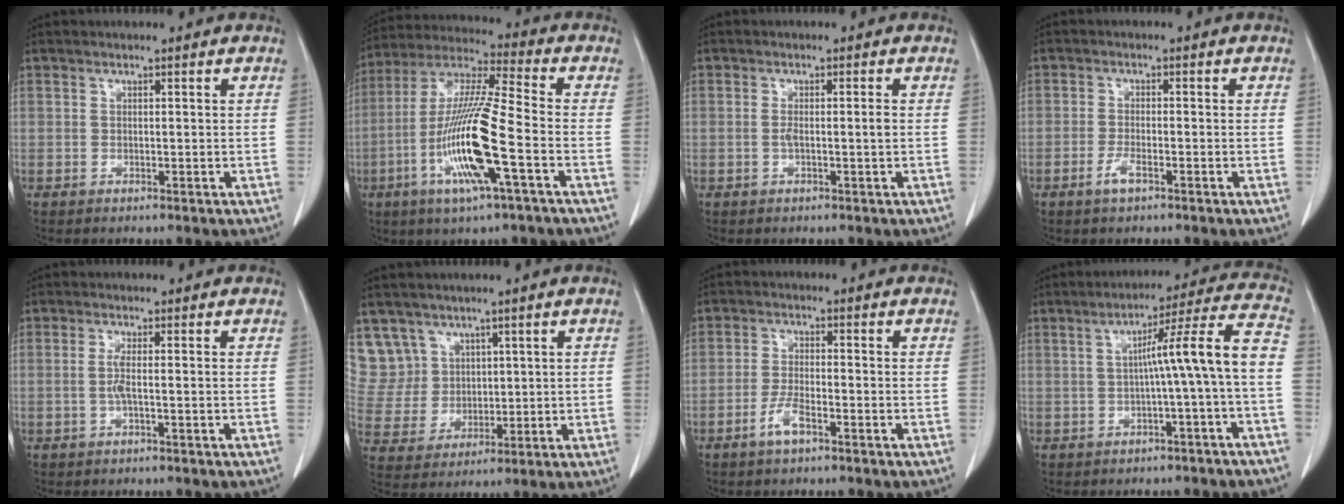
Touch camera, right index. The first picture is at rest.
{"total": 15.9, "force": [-5.0, 0.5, 15.1], "torque": [-0.309, -0.012, -0.099]}
{"total": 1.9, "force": [-0.2, 0.0, 1.9], "torque": [-0.034, 0.000, -0.004]}
{"total": 2.4, "force": [-1.4, 0.5, 1.9], "torque": [-0.038, 0.000, -0.030]}
{"total": 1.9, "force": [-0.4, -0.1, 1.8], "torque": [-0.040, 0.000, -0.008]}
{"total": 8.8, "force": [5.3, 7.0, 0.0], "torque": [-0.008, 0.021, 0.122]}
{"total": 3.7, "force": [-2.3, 0.7, 2.8], "torque": [-0.057, 0.001, -0.046]}
{"total": 9.5, "force": [-1.4, -1.3, 9.4], "torque": [-0.128, 0.026, -0.021]}